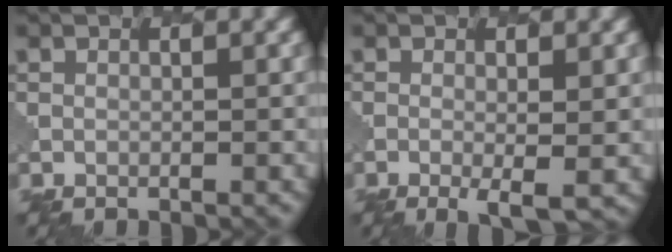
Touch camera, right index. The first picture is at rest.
{"total": 2.9, "force": [-0.7, 0.8, 2.7], "torque": [-0.052, -0.009, -0.006]}